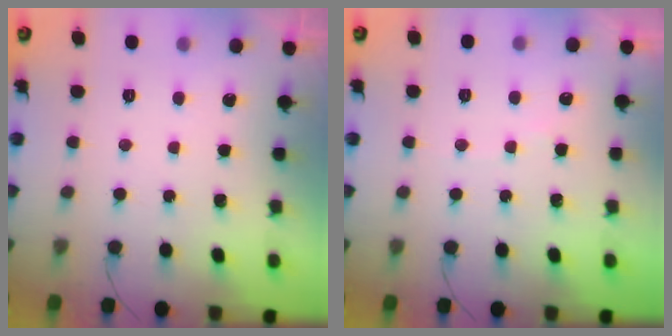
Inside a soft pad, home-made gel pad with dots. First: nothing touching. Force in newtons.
{"total": 2.9, "press": 2.9, "slide": 0.5}